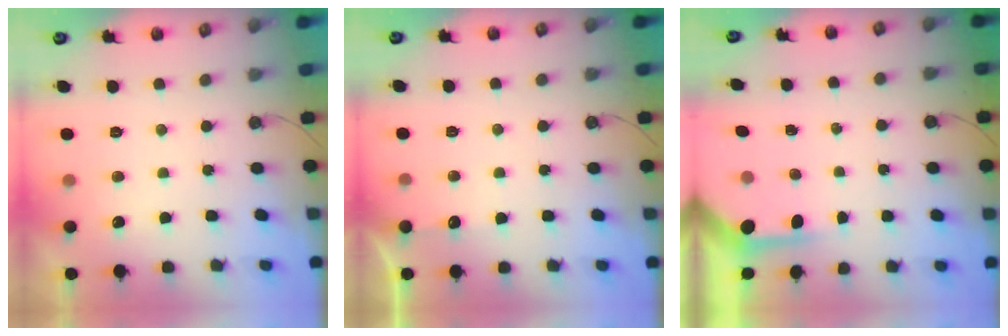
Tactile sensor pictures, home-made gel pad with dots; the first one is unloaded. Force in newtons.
{"total": 3.7, "press": 3.7, "slide": 0.5}
{"total": 3.6, "press": 3.6, "slide": 0.3}